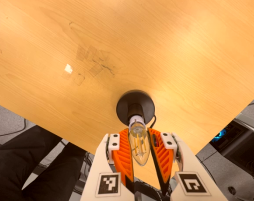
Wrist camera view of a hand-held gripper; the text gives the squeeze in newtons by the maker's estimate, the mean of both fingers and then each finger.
{"total": 10.9, "left": 10.1, "right": 11.7}